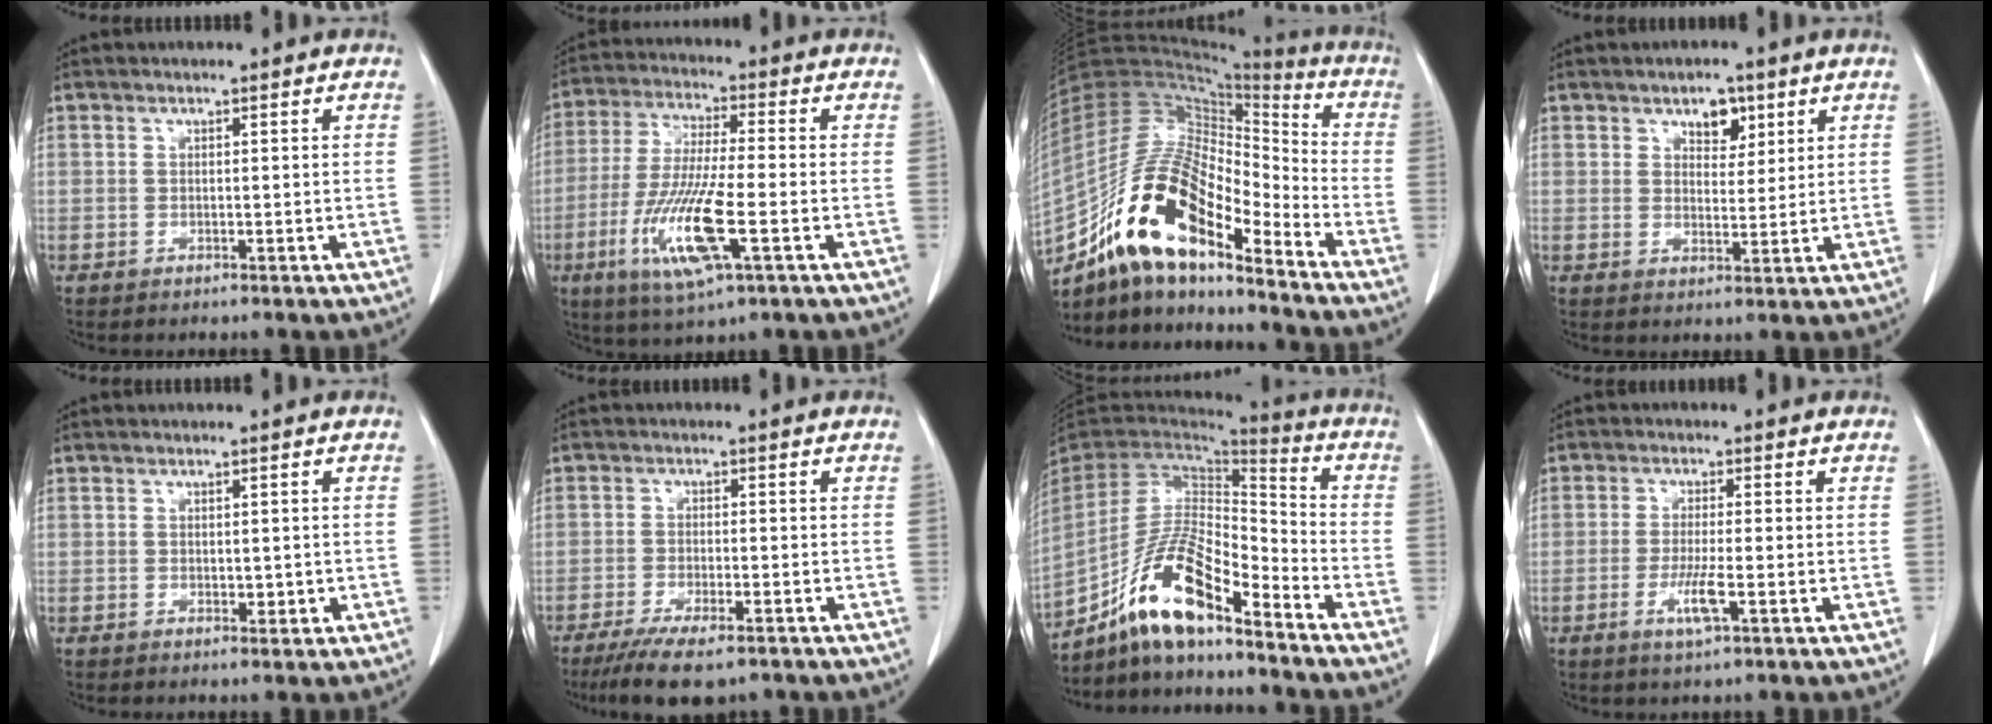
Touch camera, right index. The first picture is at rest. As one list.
[{"total": 13.4, "force": [-4.4, 1.4, 12.5], "torque": [-0.259, -0.023, -0.082]}, {"total": 19.3, "force": [-13.3, 5.8, 12.7], "torque": [-0.248, 0.018, -0.242]}, {"total": 4.2, "force": [2.5, 2.4, 2.4], "torque": [-0.030, 0.001, 0.038]}, {"total": 1.6, "force": [-0.2, 0.9, 1.3], "torque": [-0.016, -0.002, 0.002]}, {"total": 9.4, "force": [-6.9, 2.3, 6.0], "torque": [-0.093, -0.019, -0.107]}, {"total": 15.0, "force": [-10.4, 3.2, 10.3], "torque": [-0.204, 0.007, -0.194]}, {"total": 4.6, "force": [-1.7, 0.2, 4.2], "torque": [-0.084, -0.010, -0.030]}]